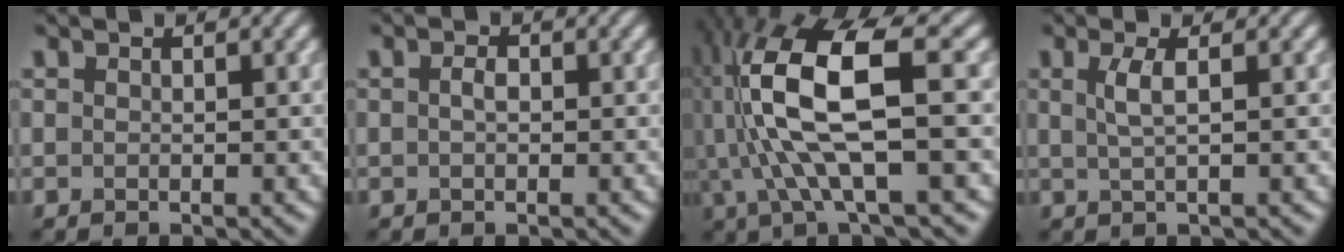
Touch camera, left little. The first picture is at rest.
{"total": 1.1, "force": [0.0, 0.7, 0.8], "torque": [-0.016, 0.000, -0.003]}
{"total": 11.2, "force": [1.3, 3.2, 10.6], "torque": [-0.218, 0.006, 0.028]}
{"total": 2.0, "force": [0.4, 0.5, 1.9], "torque": [-0.039, 0.001, 0.007]}